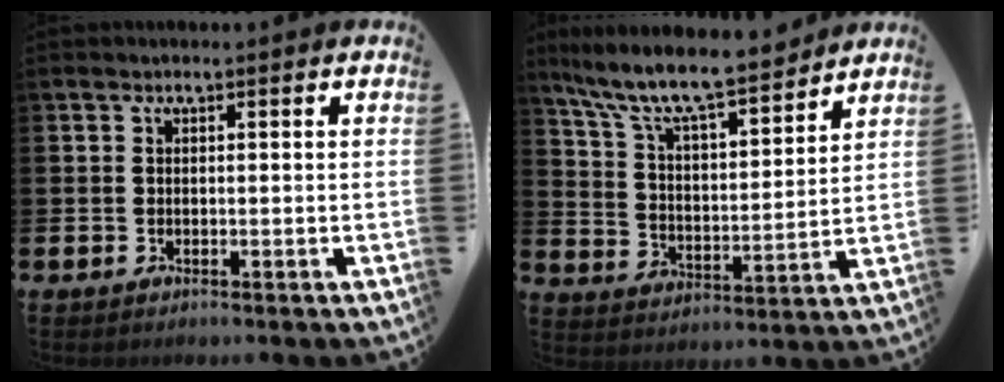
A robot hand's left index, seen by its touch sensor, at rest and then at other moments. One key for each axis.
{"total": 9.9, "fx": 9.0, "fy": 1.6, "fz": 3.8, "tx": -0.111, "ty": -0.062, "tz": 0.156}